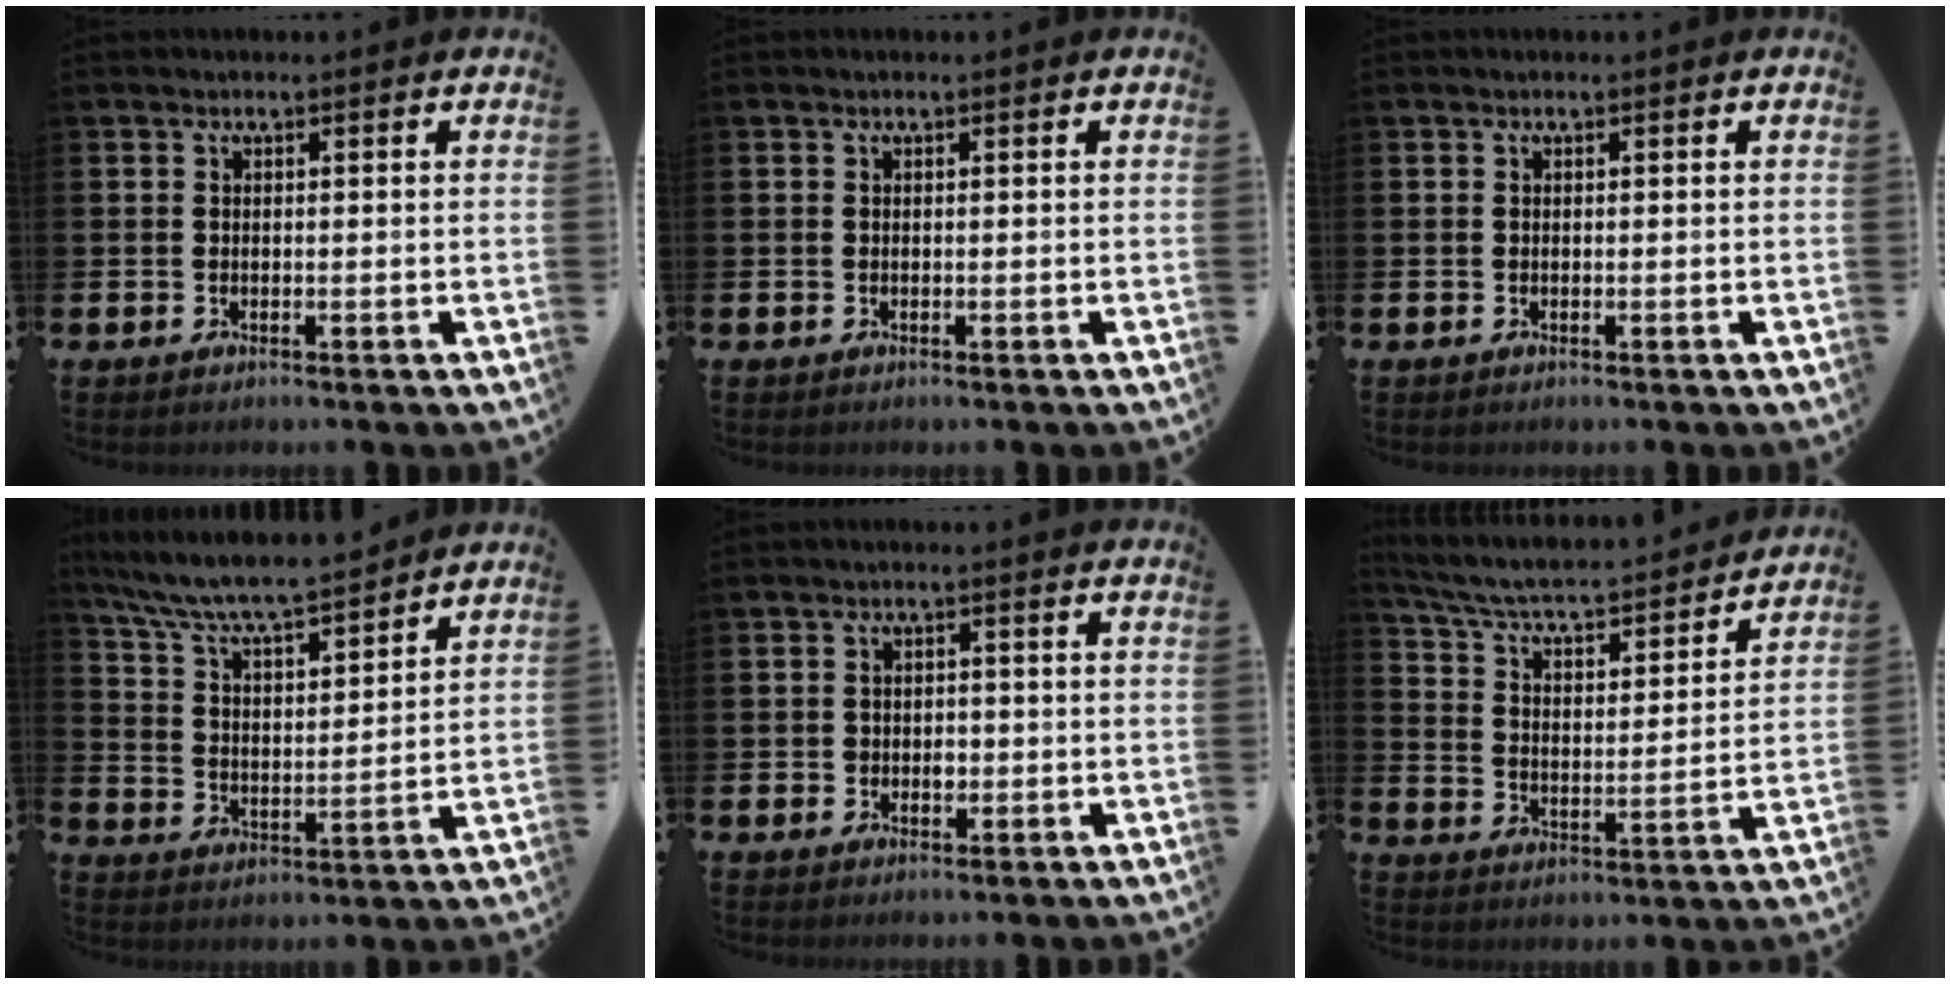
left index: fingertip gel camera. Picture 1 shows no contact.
{"total": 0.0}
{"total": 0.0}
{"total": 7.7, "force": [7.3, 0.5, 2.3], "torque": [-0.081, -0.055, 0.126]}
{"total": 1.7, "force": [-0.2, 1.5, 0.7], "torque": [0.005, 0.000, -0.011]}
{"total": 6.2, "force": [5.6, 1.0, 2.3], "torque": [-0.075, -0.045, 0.089]}